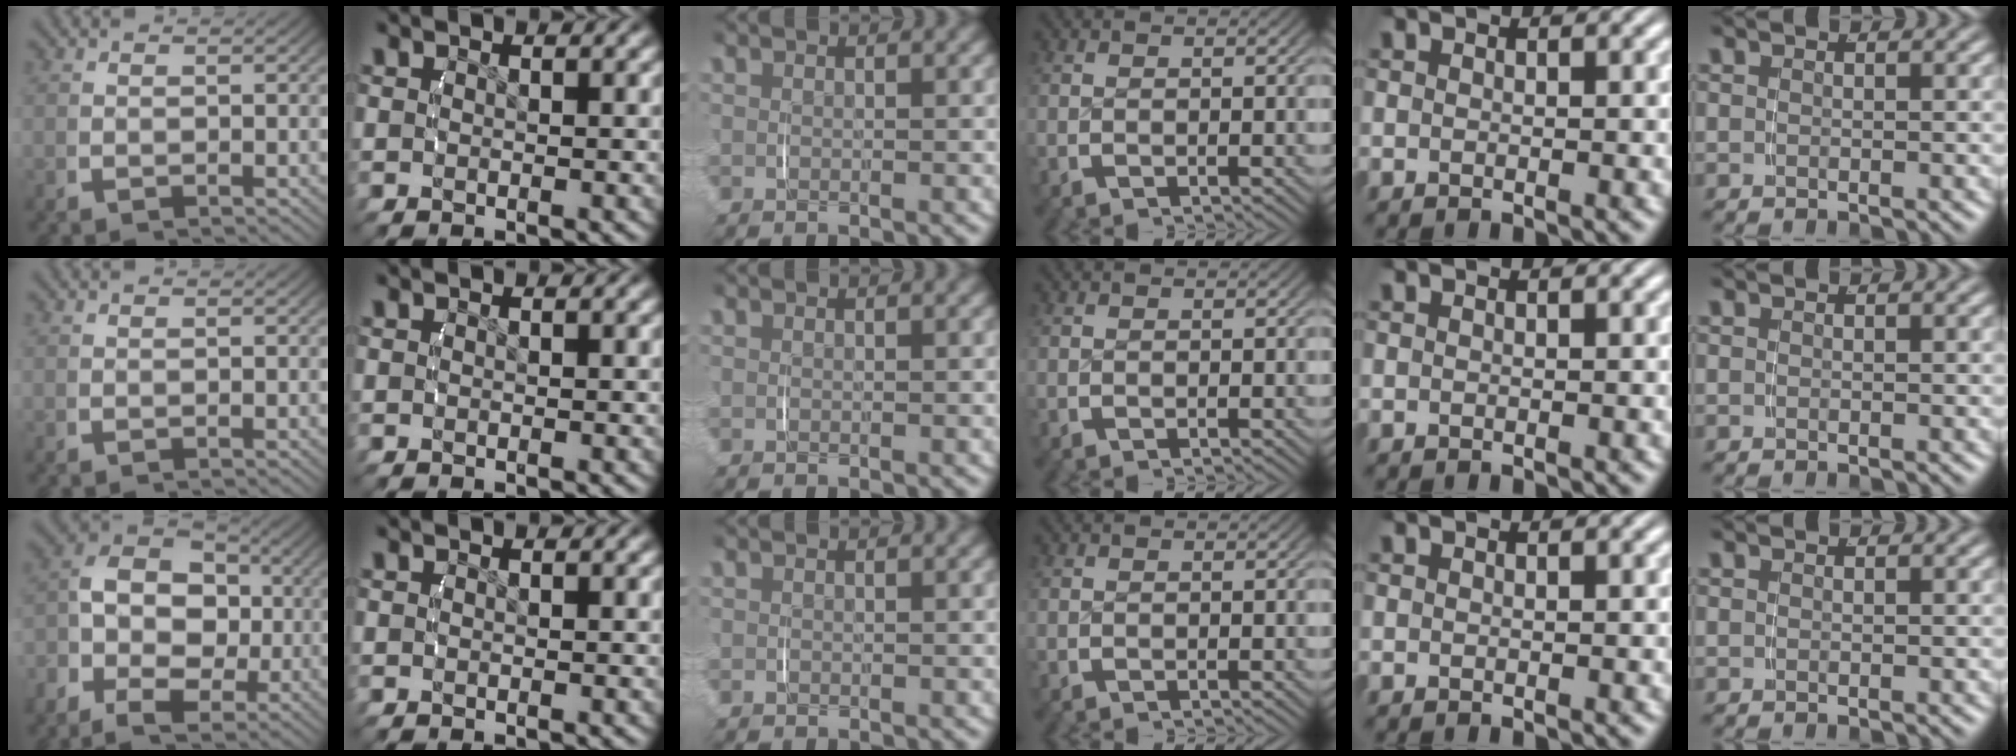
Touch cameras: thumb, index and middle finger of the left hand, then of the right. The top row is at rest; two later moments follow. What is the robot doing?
{"motion": "lift_and_place", "object": "backpack"}